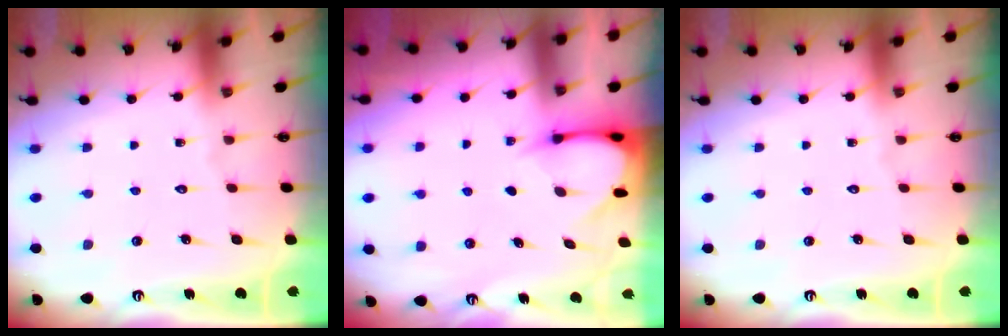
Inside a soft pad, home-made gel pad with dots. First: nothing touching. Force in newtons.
{"total": 3.5, "press": 3.5, "slide": 0.3}
{"total": 0.0}